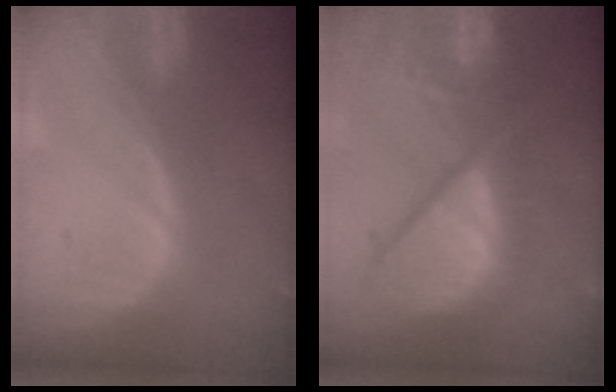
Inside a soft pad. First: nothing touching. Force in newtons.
{"total": 12.8, "press": 10.6, "slide": 7.2}